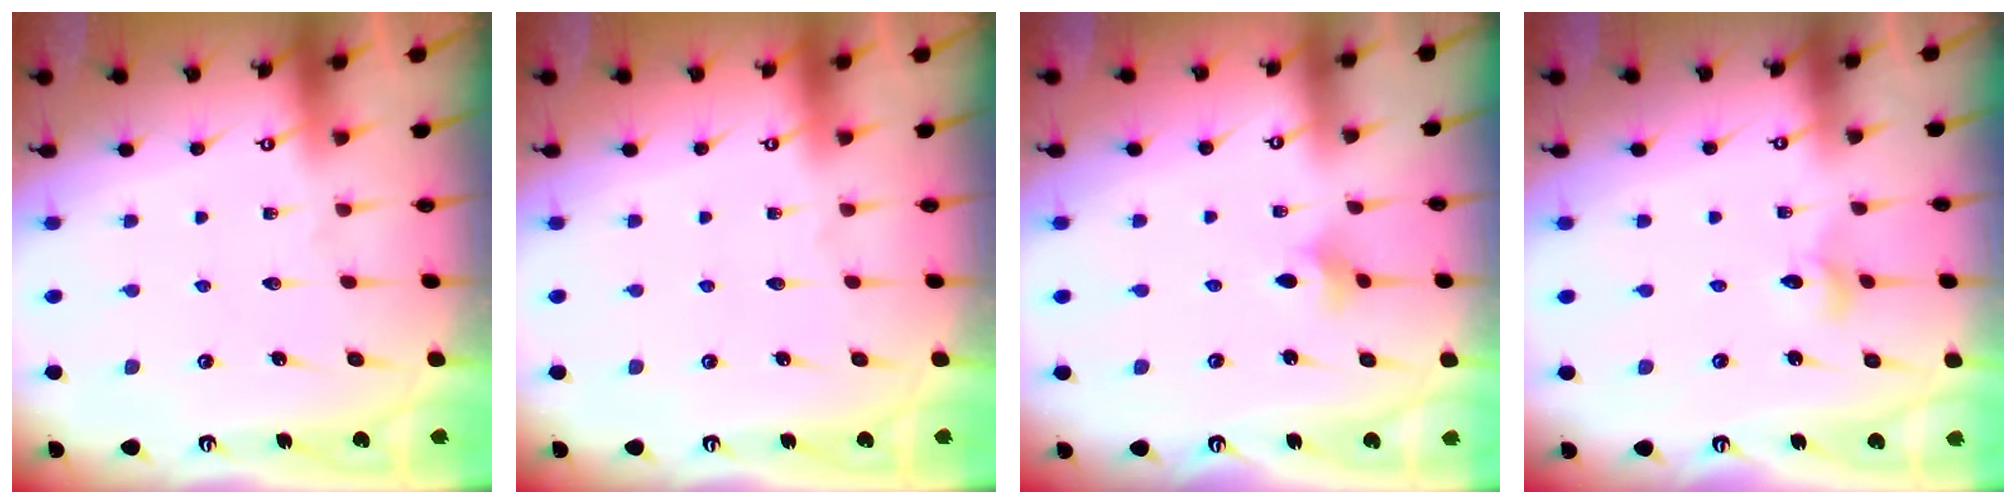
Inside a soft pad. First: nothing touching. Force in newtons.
{"total": 0.0}
{"total": 2.9, "press": 2.8, "slide": 0.6}
{"total": 2.8, "press": 2.8, "slide": 0.3}